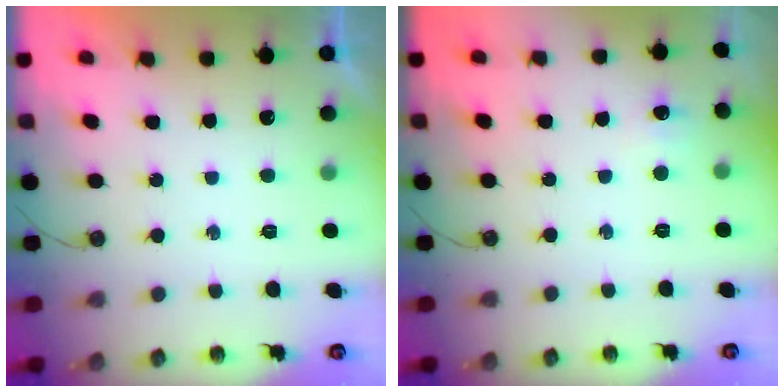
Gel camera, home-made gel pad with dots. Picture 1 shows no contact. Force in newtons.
{"total": 3.8, "press": 3.8, "slide": 0.6}